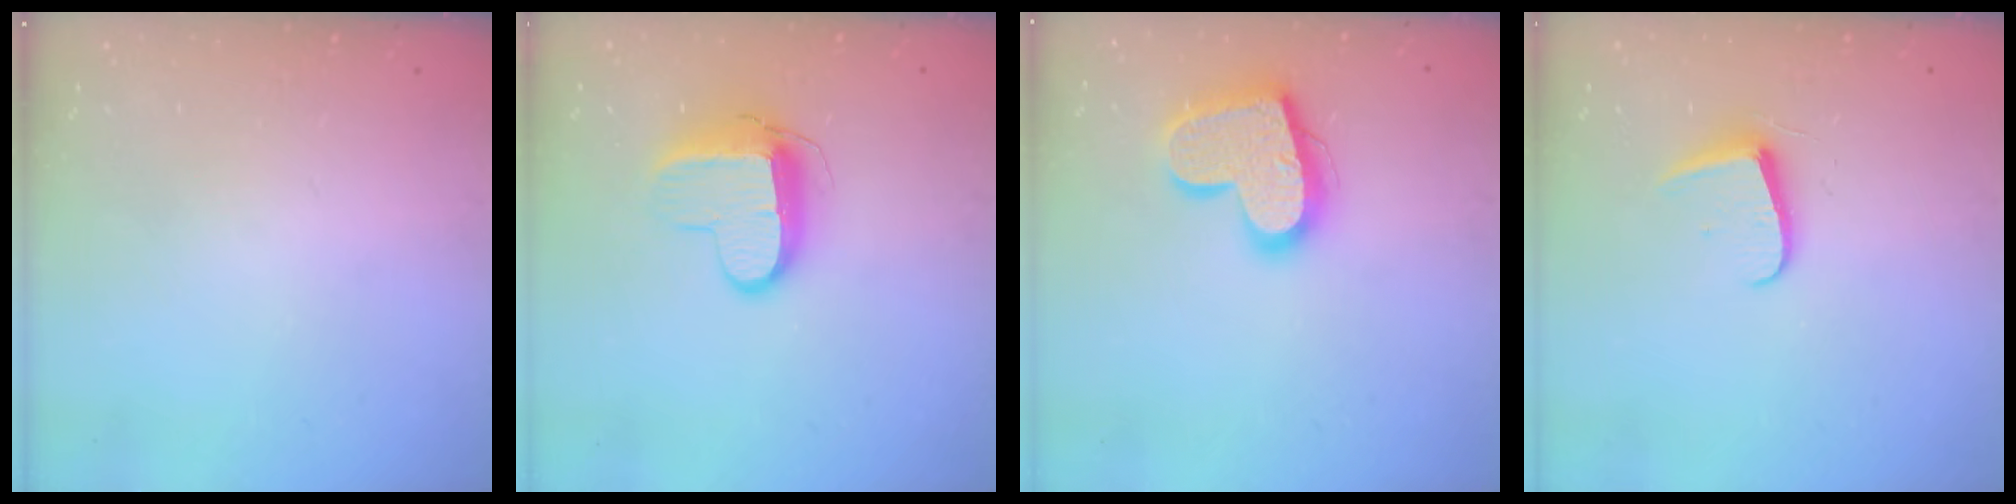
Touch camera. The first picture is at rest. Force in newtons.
{"total": 10.8, "press": 10.8, "slide": 0.9}
{"total": 18.3, "press": 18.2, "slide": 1.4}
{"total": 6.8, "press": 6.8, "slide": 0.7}